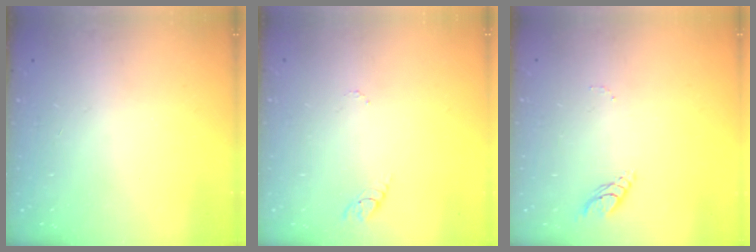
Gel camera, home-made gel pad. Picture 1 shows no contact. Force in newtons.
{"total": 2.9, "press": 2.9, "slide": 0.2}
{"total": 4.5, "press": 4.4, "slide": 0.6}